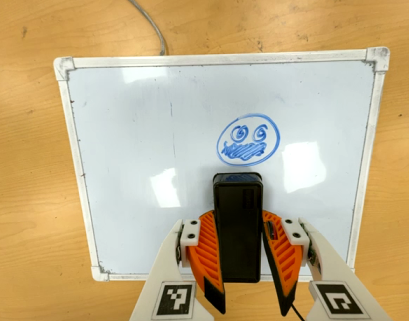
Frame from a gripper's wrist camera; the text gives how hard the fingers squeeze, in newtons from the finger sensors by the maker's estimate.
{"total": 9.8, "left": 7.9, "right": 11.7}